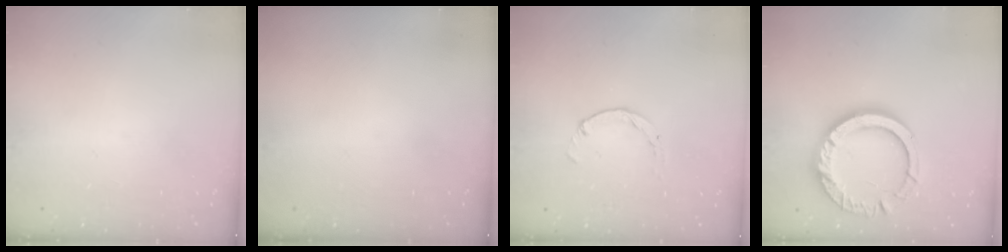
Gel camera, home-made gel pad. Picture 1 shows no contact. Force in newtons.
{"total": 0.0}
{"total": 0.0}
{"total": 16.7, "press": 16.7, "slide": 1.4}